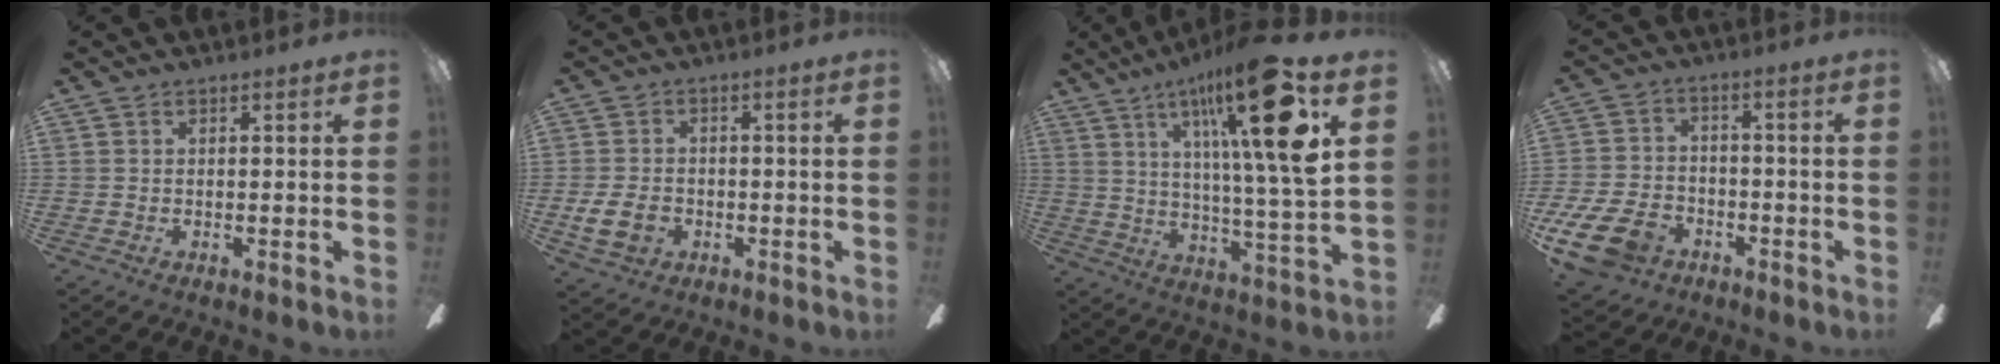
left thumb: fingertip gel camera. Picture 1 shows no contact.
{"total": 7.4, "force": [-2.1, 5.5, 4.4], "torque": [-0.088, 0.010, -0.036]}
{"total": 23.0, "force": [10.7, 3.9, 19.9], "torque": [-0.320, -0.043, 0.151]}
{"total": 13.2, "force": [-7.2, 8.3, 7.2], "torque": [-0.160, 0.045, -0.130]}